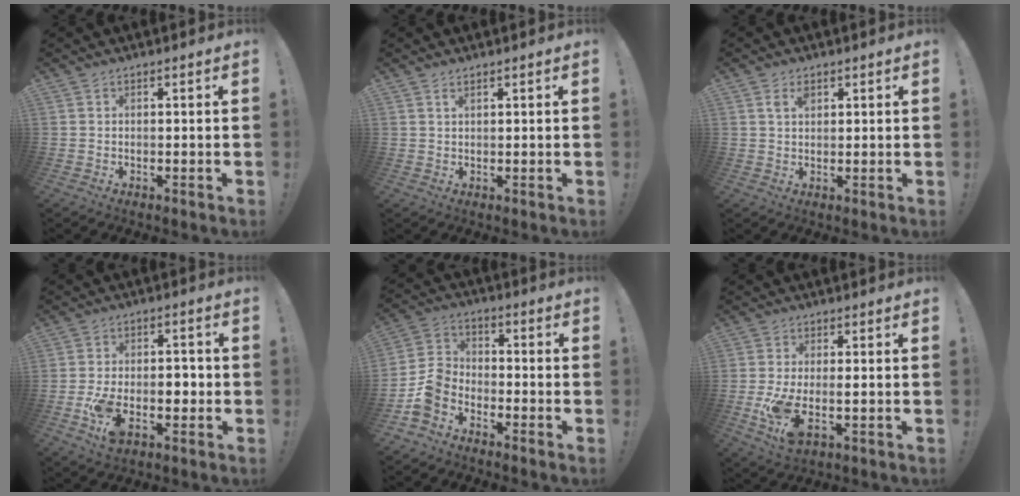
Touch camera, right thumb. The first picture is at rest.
{"total": 1.1, "force": [0.7, 0.2, 0.9], "torque": [-0.018, -0.001, 0.013]}
{"total": 3.7, "force": [2.1, 2.1, 2.3], "torque": [-0.034, -0.007, 0.037]}
{"total": 10.5, "force": [-2.7, 6.8, 7.5], "torque": [-0.142, 0.009, -0.046]}
{"total": 10.0, "force": [-6.5, 6.4, 4.0], "torque": [-0.074, 0.043, -0.118]}
{"total": 7.8, "force": [-1.7, 3.3, 6.8], "torque": [-0.140, -0.016, -0.029]}